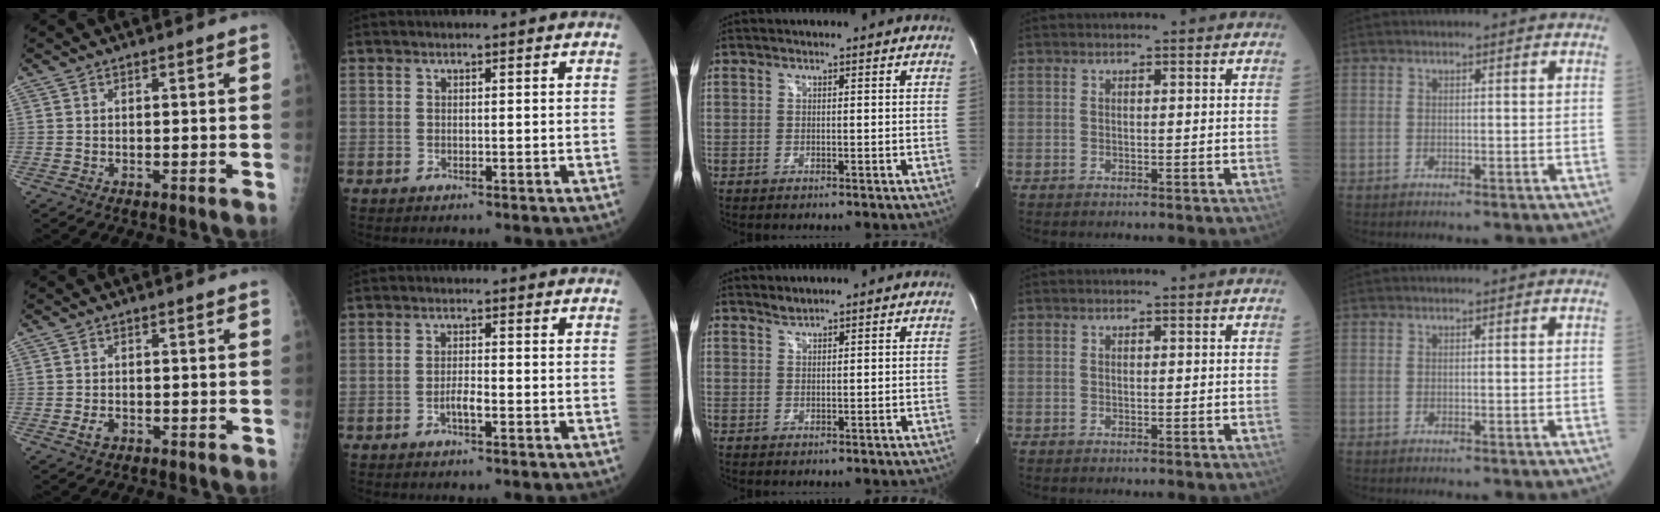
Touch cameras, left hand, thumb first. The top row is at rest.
{"thumb": {"total": 2.0, "force": [-0.7, 1.3, 1.2], "torque": [-0.020, 0.001, -0.012]}, "index": {"total": 1.9, "force": [-0.9, 0.3, 1.7], "torque": [-0.032, 0.002, -0.018]}, "middle": {"total": 1.1, "force": [1.1, -0.2, 0.0], "torque": [-0.008, -0.001, 0.024]}}